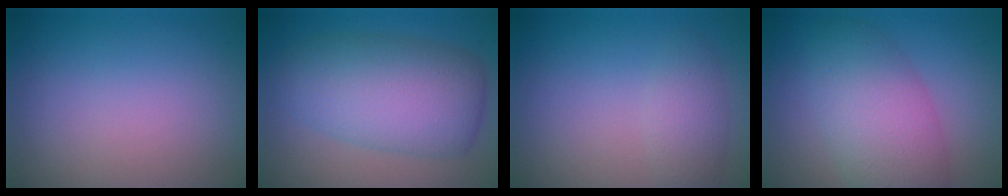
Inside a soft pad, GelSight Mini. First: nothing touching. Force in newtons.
{"total": 7.7, "press": 7.7, "slide": 0.1}
{"total": 2.0, "press": 2.0, "slide": 0.1}
{"total": 6.4, "press": 6.4, "slide": 0.2}